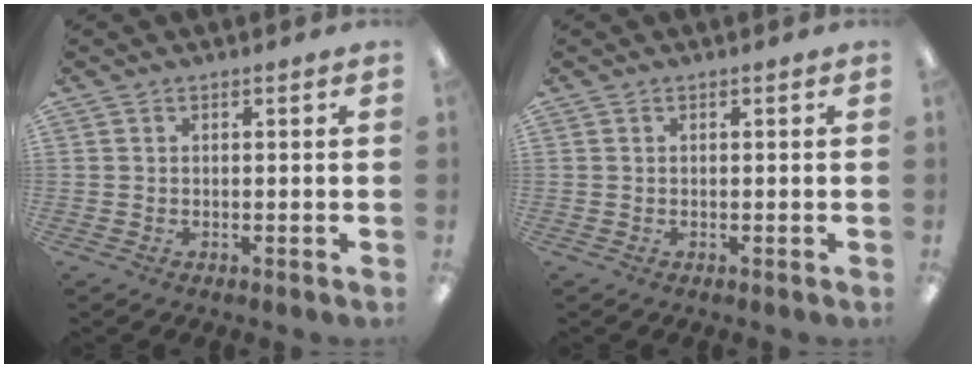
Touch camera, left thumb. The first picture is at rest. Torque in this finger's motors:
{"motor_torque": [0.00, 0.00, -0.01, 0.00, 0.00]}